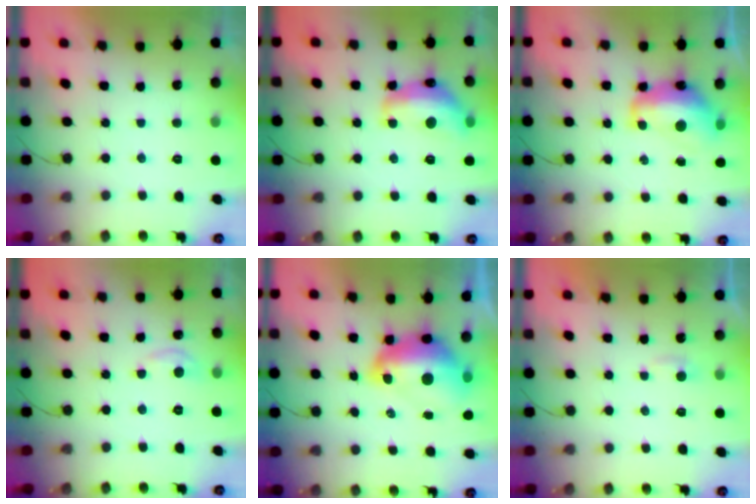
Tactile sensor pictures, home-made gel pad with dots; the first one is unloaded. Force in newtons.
{"total": 14.8, "press": 14.8, "slide": 1.1}
{"total": 13.6, "press": 13.6, "slide": 1.0}
{"total": 4.8, "press": 4.7, "slide": 0.6}
{"total": 14.9, "press": 14.8, "slide": 1.5}
{"total": 2.3, "press": 2.3, "slide": 0.2}